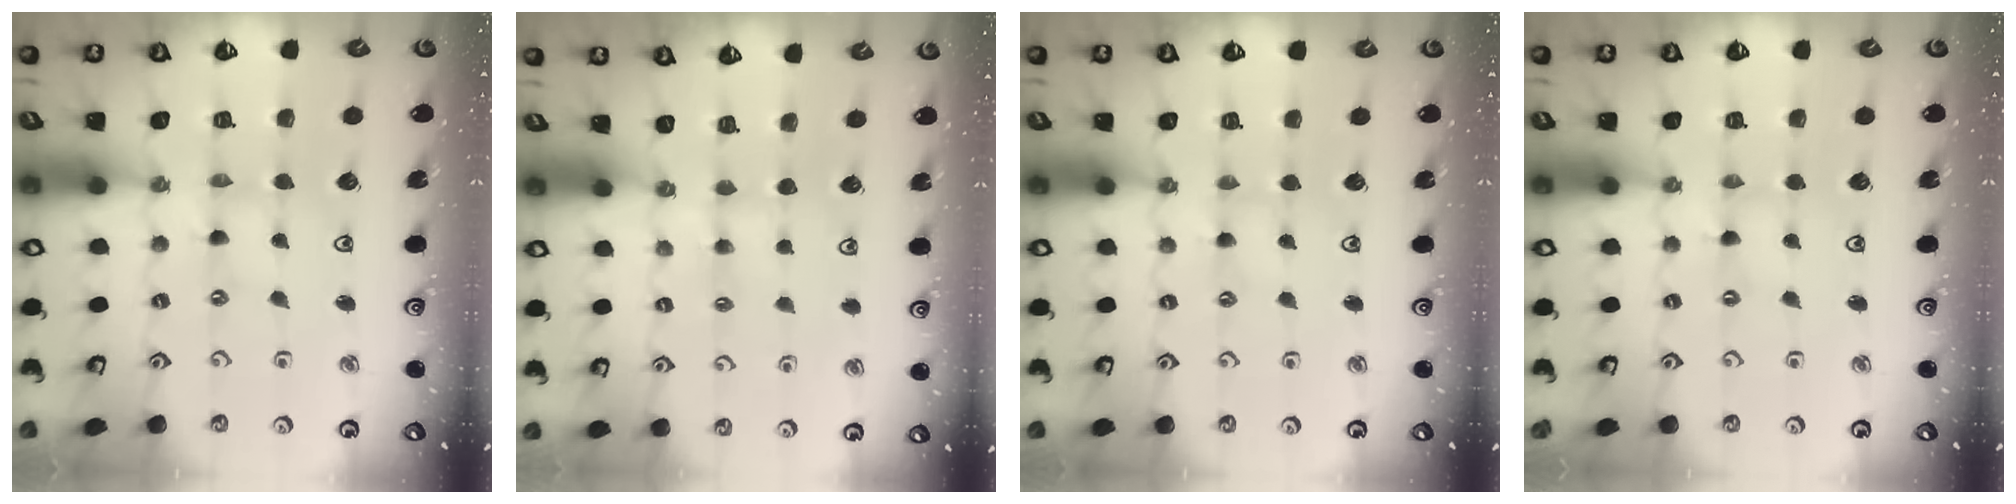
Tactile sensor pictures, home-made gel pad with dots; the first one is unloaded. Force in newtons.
{"total": 3.6, "press": 3.6, "slide": 0.5}
{"total": 0.9, "press": 0.9, "slide": 0.2}
{"total": 1.3, "press": 1.3, "slide": 0.2}